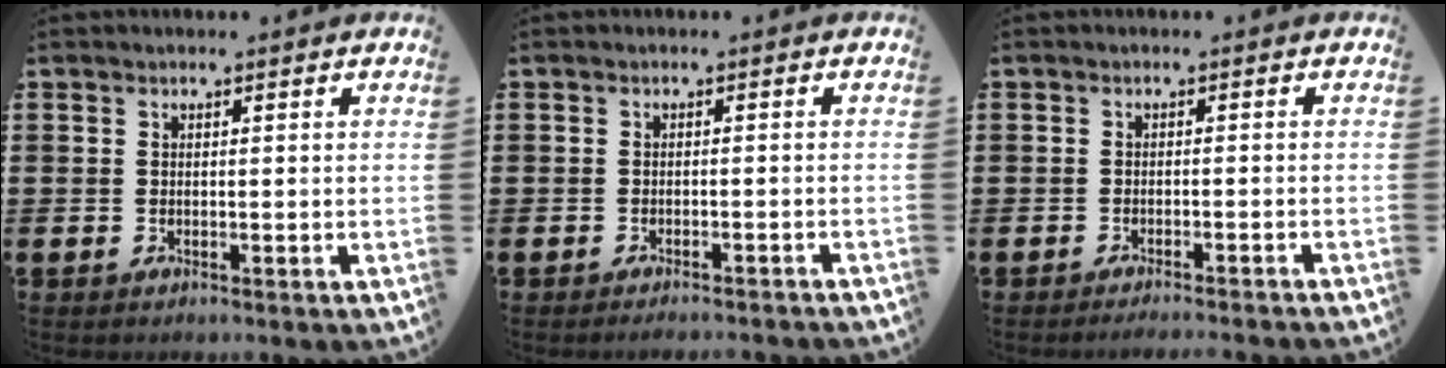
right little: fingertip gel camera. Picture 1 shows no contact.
{"total": 1.0, "force": [-1.0, -0.1, 0.2], "torque": [-0.003, 0.000, -0.020]}
{"total": 1.2, "force": [-1.2, -0.3, 0.2], "torque": [-0.002, 0.002, -0.024]}